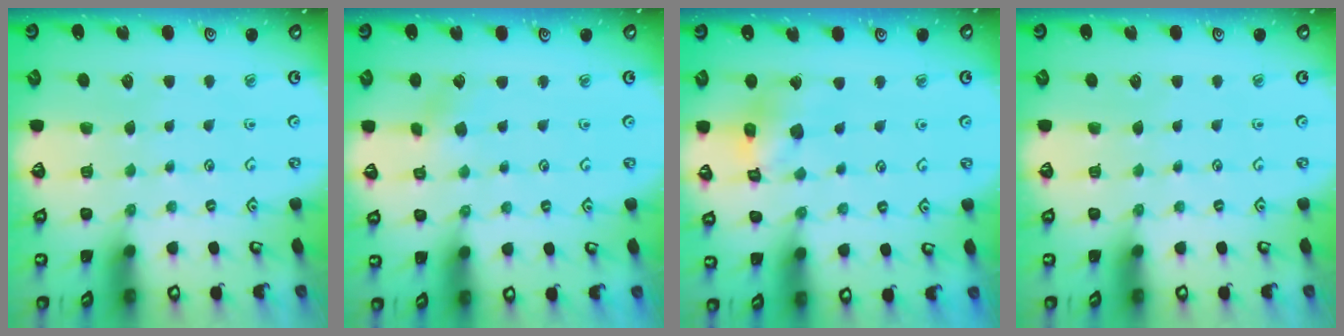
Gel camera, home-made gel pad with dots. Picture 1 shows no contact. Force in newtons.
{"total": 1.8, "press": 1.7, "slide": 0.6}
{"total": 10.5, "press": 10.4, "slide": 1.4}
{"total": 0.0}